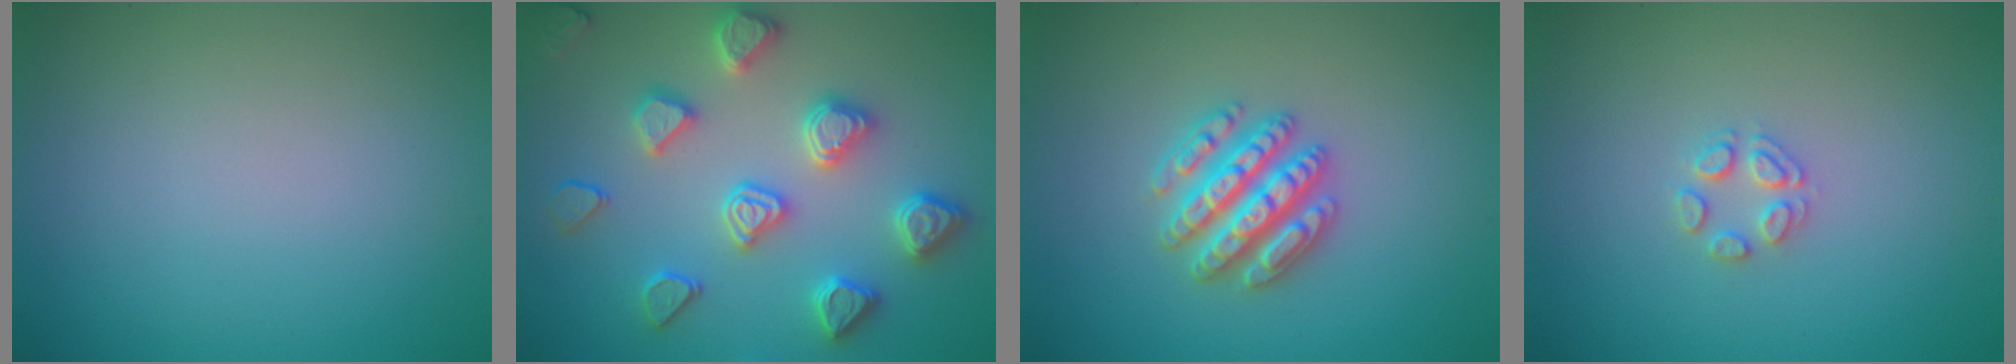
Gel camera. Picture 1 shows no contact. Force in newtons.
{"total": 4.7, "press": 4.6, "slide": 0.6}
{"total": 4.7, "press": 4.6, "slide": 0.8}
{"total": 1.7, "press": 1.6, "slide": 0.2}